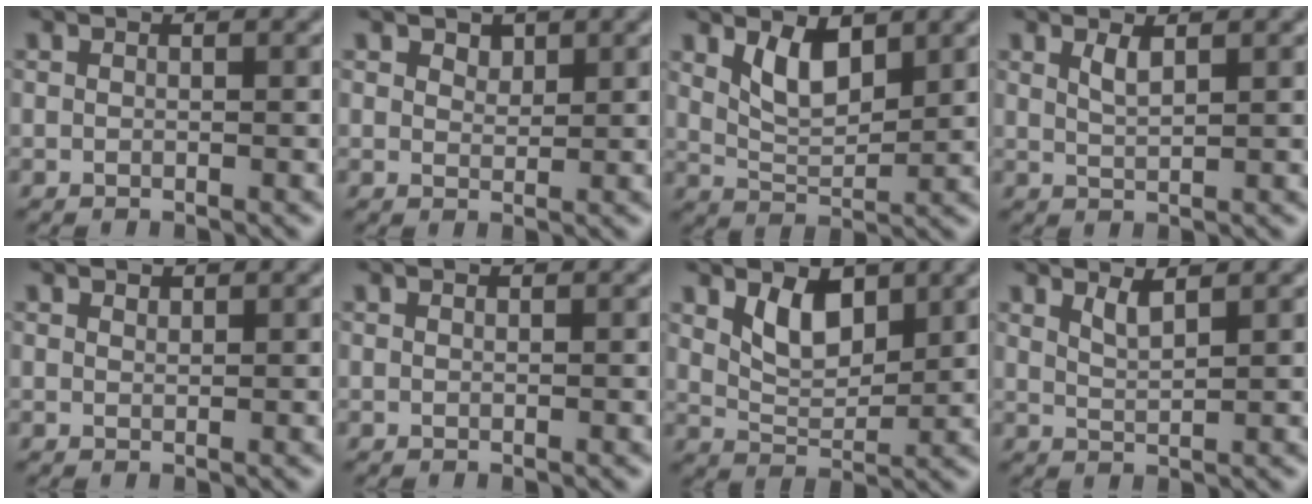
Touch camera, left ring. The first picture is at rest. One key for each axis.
{"total": 1.3, "fx": 0.9, "fy": 0.7, "fz": 0.4, "tx": -0.008, "ty": -0.003, "tz": 0.017}
{"total": 3.7, "fx": 2.0, "fy": 1.6, "fz": 2.7, "tx": -0.054, "ty": -0.007, "tz": 0.041}
{"total": 1.5, "fx": 0.9, "fy": 0.4, "fz": 1.1, "tx": -0.024, "ty": -0.002, "tz": 0.019}
{"total": 0.6, "fx": 0.5, "fy": 0.2, "fz": 0.1, "tx": -0.003, "ty": -0.002, "tz": 0.012}
{"total": 0.0}
{"total": 3.7, "fx": 1.9, "fy": 2.0, "fz": 2.4, "tx": -0.051, "ty": -0.007, "tz": 0.036}
{"total": 1.8, "fx": 1.2, "fy": 0.5, "fz": 1.1, "tx": -0.020, "ty": -0.004, "tz": 0.024}